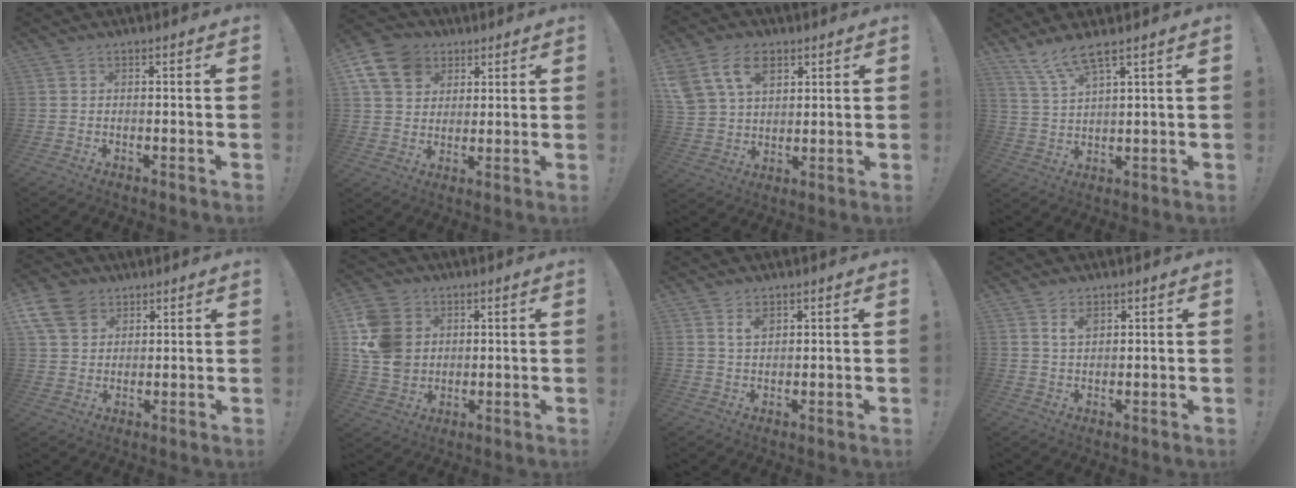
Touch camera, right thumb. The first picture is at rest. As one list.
[{"total": 13.2, "force": [5.7, 10.4, 5.8], "torque": [-0.085, -0.027, 0.116]}, {"total": 14.3, "force": [6.7, 9.8, 8.0], "torque": [-0.139, -0.022, 0.130]}, {"total": 7.0, "force": [5.5, 0.7, 4.2], "torque": [-0.096, -0.023, 0.101]}, {"total": 10.2, "force": [5.6, 7.2, 4.6], "torque": [-0.084, -0.028, 0.111]}, {"total": 14.2, "force": [3.2, 12.1, 6.7], "torque": [-0.131, -0.009, 0.065]}, {"total": 3.5, "force": [2.1, 1.9, 2.1], "torque": [-0.031, -0.008, 0.036]}, {"total": 3.4, "force": [2.0, 1.8, 2.1], "torque": [-0.031, -0.008, 0.035]}]